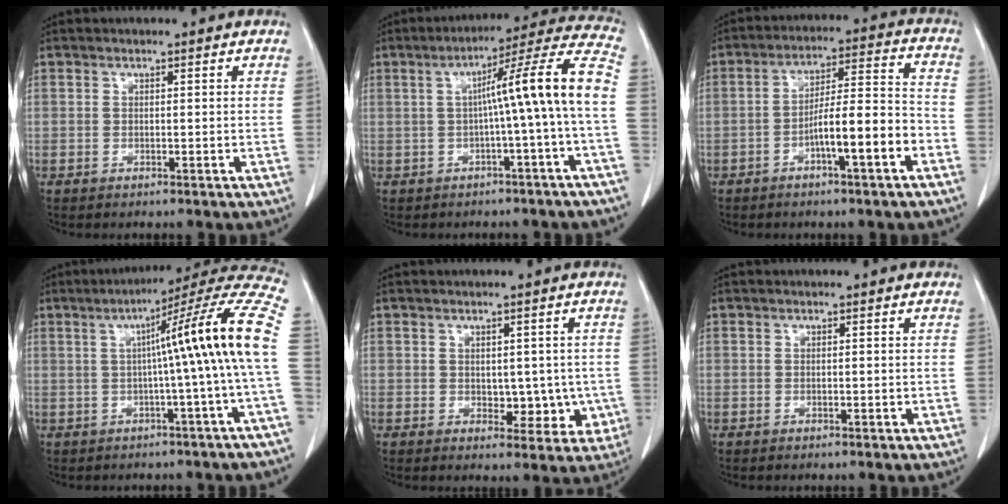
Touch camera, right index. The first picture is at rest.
{"total": 12.3, "force": [-0.7, -1.8, 12.2], "torque": [-0.163, 0.029, -0.014]}
{"total": 10.1, "force": [-4.3, 0.8, 9.0], "torque": [-0.149, 0.022, -0.068]}
{"total": 15.6, "force": [0.6, -1.8, 15.5], "torque": [-0.193, 0.031, -0.001]}
{"total": 5.5, "force": [-0.5, 3.7, 4.0], "torque": [-0.030, 0.006, 0.004]}
{"total": 0.0}